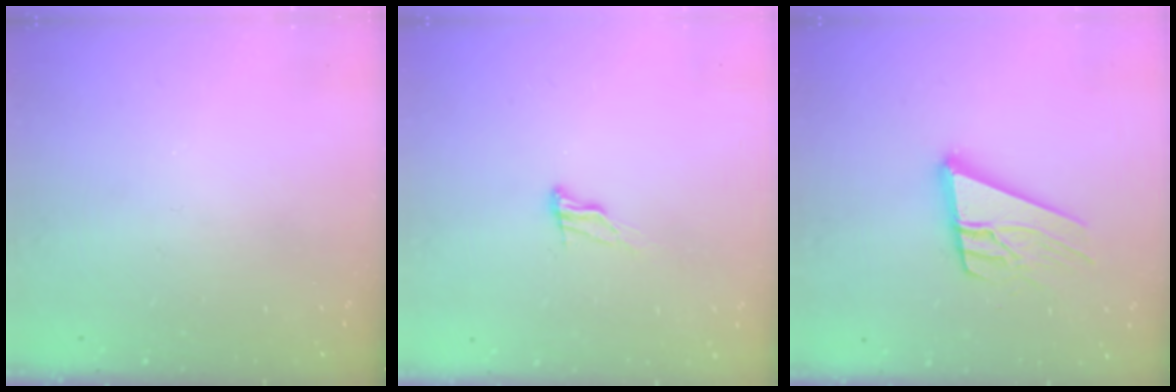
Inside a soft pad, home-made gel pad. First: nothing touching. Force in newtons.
{"total": 5.8, "press": 5.8, "slide": 0.5}
{"total": 14.1, "press": 13.9, "slide": 2.4}